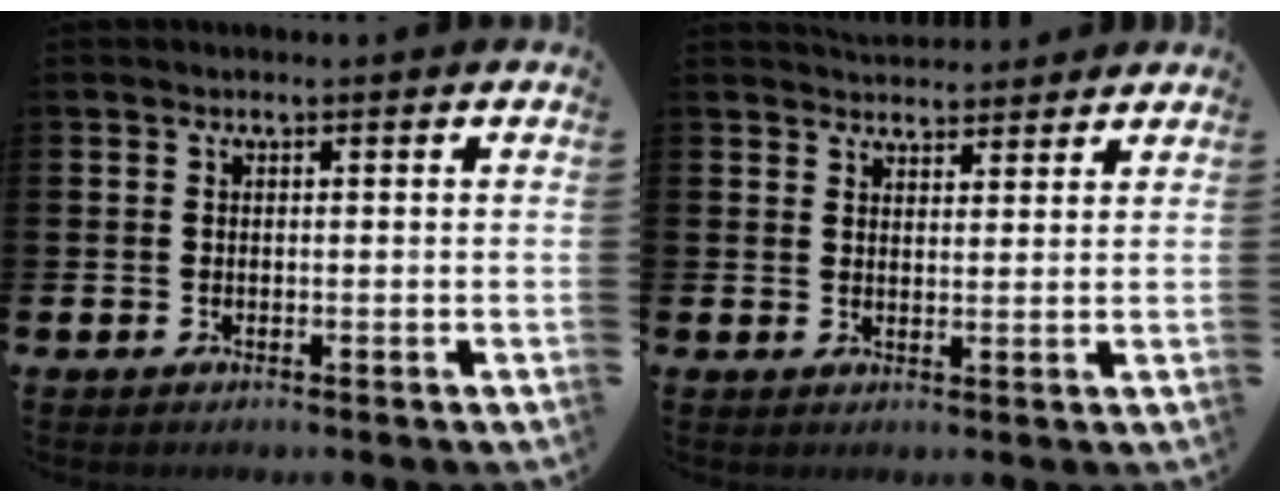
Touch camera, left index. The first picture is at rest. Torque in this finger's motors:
{"motor_torque": [0.04, -0.02, 0.22, 0.05]}